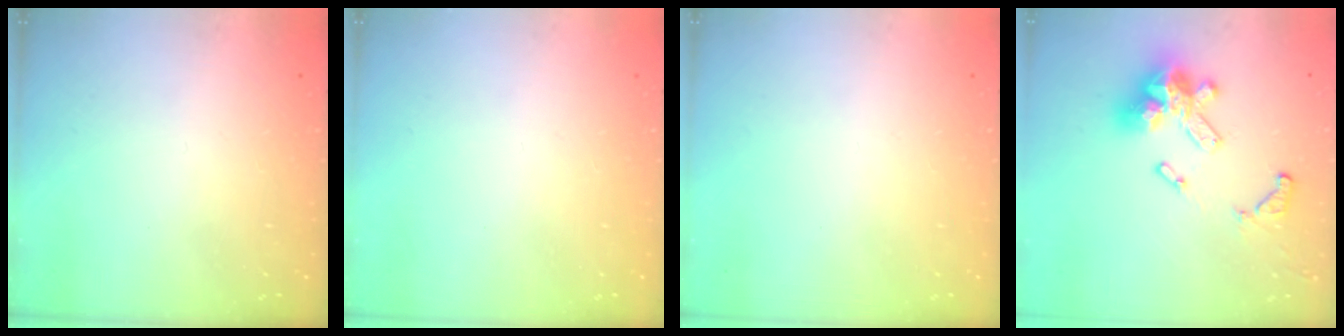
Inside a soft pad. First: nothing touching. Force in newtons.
{"total": 0.0}
{"total": 0.0}
{"total": 17.1, "press": 17.0, "slide": 1.7}